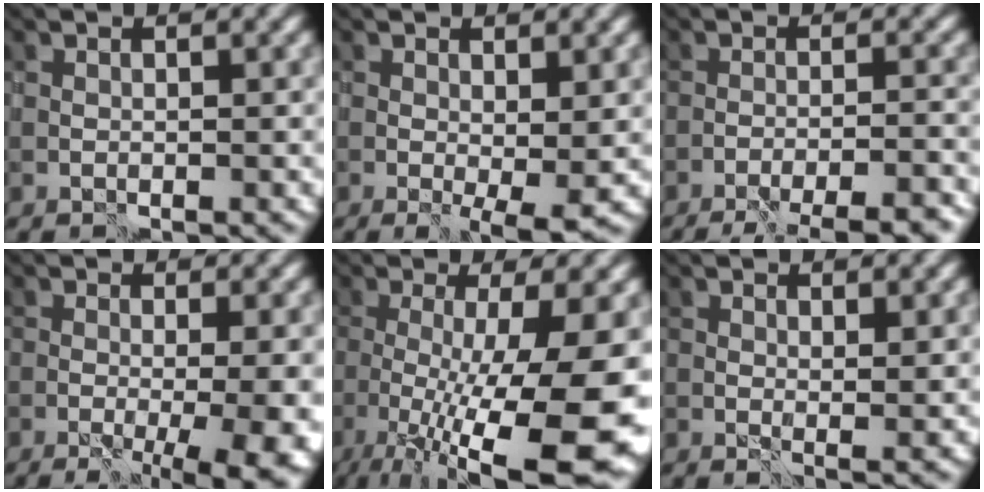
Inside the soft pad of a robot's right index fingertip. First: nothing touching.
{"total": 2.7, "force": [-0.4, 0.5, 2.6], "torque": [-0.034, -0.007, -0.005]}
{"total": 8.6, "force": [-7.6, 1.1, 3.8], "torque": [-0.033, 0.002, -0.098]}
{"total": 8.6, "force": [-2.4, 2.6, 7.8], "torque": [-0.082, -0.014, -0.028]}
{"total": 14.3, "force": [-4.1, 3.3, 13.3], "torque": [-0.196, -0.015, -0.058]}
{"total": 1.4, "force": [0.8, -0.1, 1.1], "torque": [-0.014, -0.003, 0.014]}